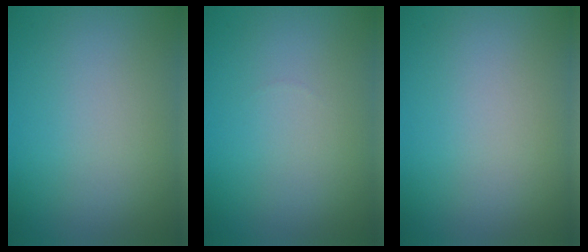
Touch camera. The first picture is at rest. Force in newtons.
{"total": 0.0}
{"total": 0.0}